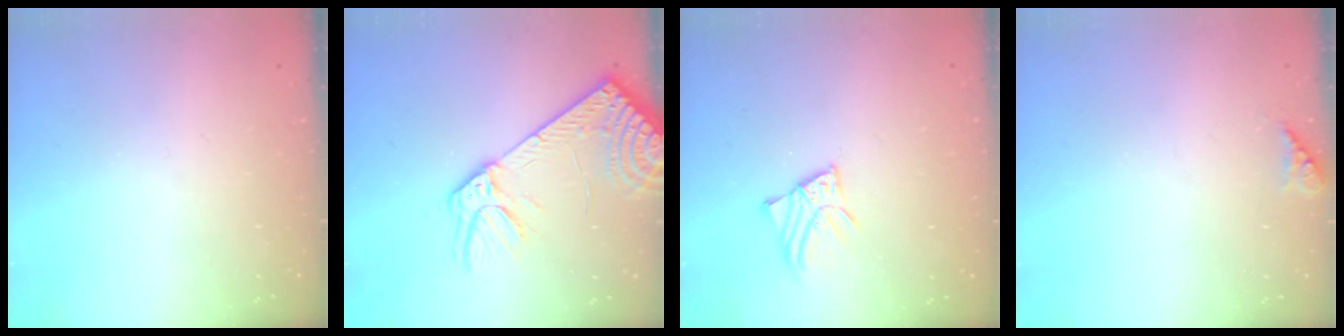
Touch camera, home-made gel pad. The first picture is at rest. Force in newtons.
{"total": 14.5, "press": 14.1, "slide": 3.3}
{"total": 3.6, "press": 3.6, "slide": 0.2}
{"total": 7.2, "press": 7.1, "slide": 0.9}